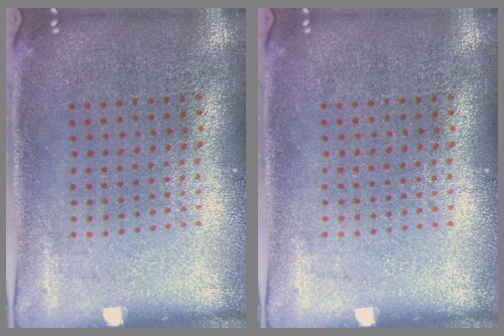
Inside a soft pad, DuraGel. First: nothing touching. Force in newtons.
{"total": 0.0}